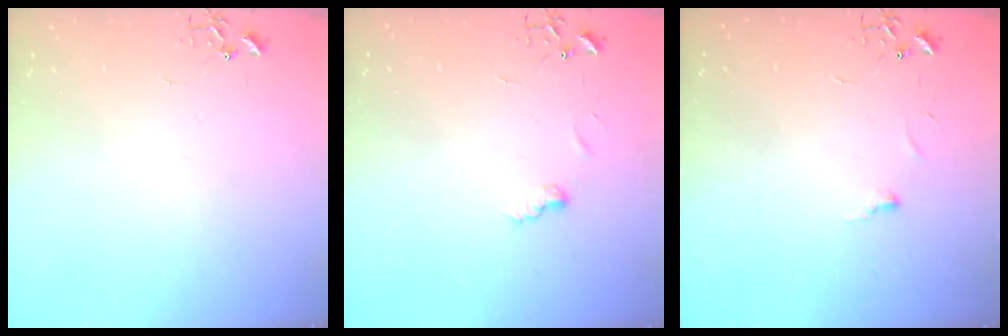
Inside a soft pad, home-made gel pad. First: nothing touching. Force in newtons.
{"total": 5.5, "press": 5.5, "slide": 0.6}
{"total": 3.8, "press": 3.8, "slide": 0.5}